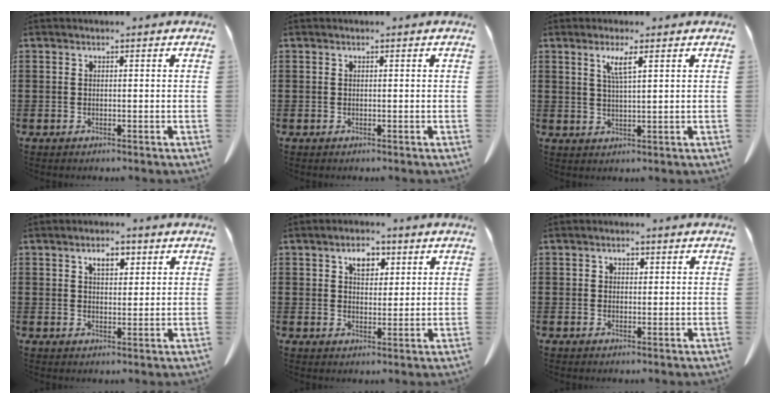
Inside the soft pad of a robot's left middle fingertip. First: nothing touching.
{"total": 0.0}
{"total": 3.5, "force": [1.8, 0.3, 3.0], "torque": [-0.065, 0.001, 0.029]}
{"total": 3.4, "force": [1.9, 1.6, 2.3], "torque": [-0.034, 0.002, 0.030]}
{"total": 4.3, "force": [2.3, 2.4, 2.7], "torque": [-0.046, 0.005, 0.037]}
{"total": 1.2, "force": [0.5, 0.9, 0.6], "torque": [-0.007, 0.002, 0.006]}